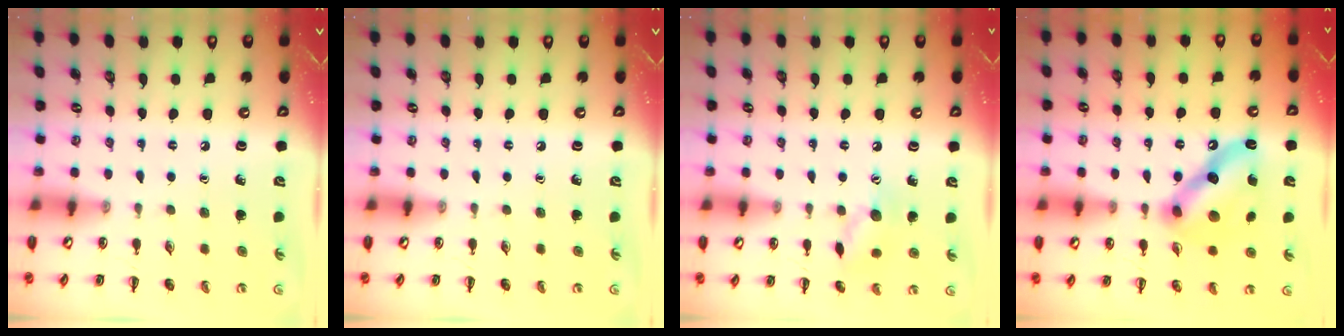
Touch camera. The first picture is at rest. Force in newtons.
{"total": 0.0}
{"total": 8.6, "press": 8.5, "slide": 0.8}
{"total": 13.8, "press": 13.7, "slide": 1.3}